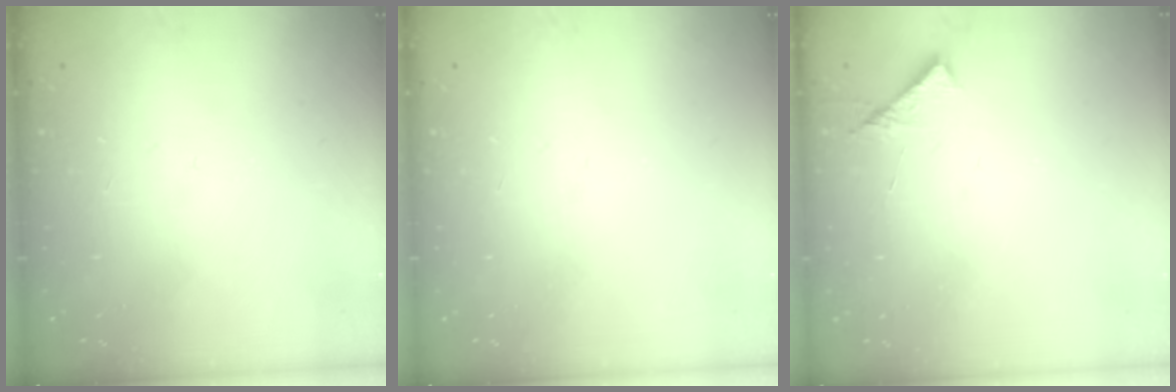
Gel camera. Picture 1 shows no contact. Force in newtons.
{"total": 0.0}
{"total": 6.9, "press": 6.9, "slide": 0.7}